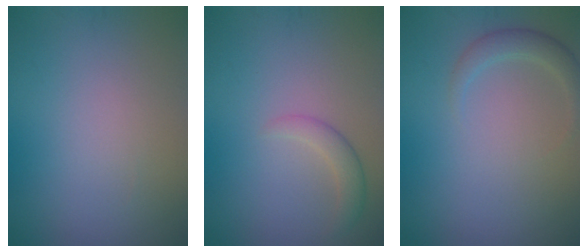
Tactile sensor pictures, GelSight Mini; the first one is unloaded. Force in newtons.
{"total": 1.8, "press": 1.8, "slide": 0.0}
{"total": 1.9, "press": 1.9, "slide": 0.1}